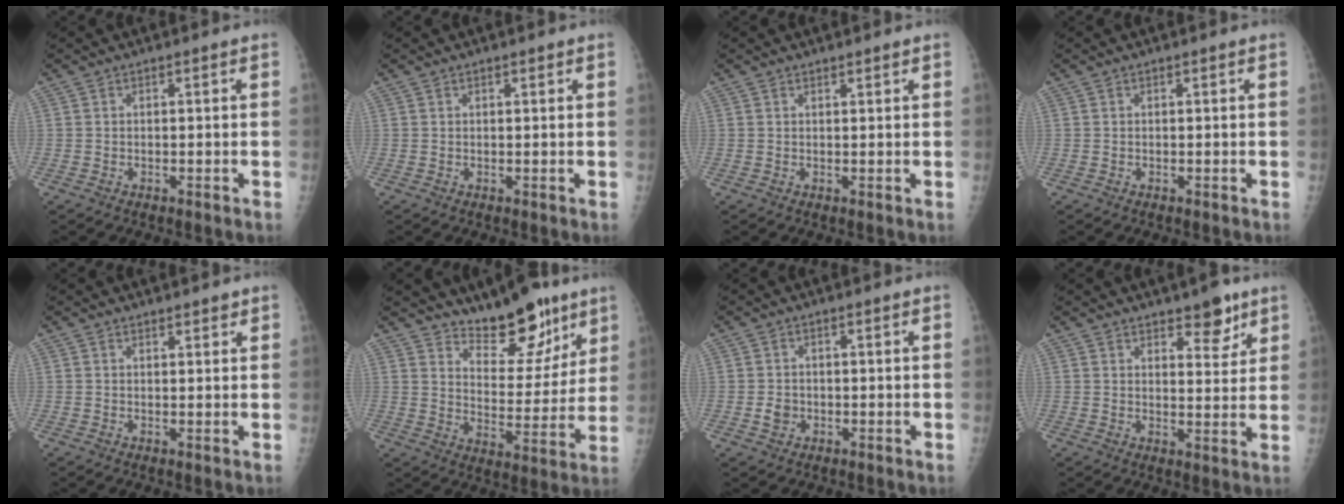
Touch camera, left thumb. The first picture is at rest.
{"total": 0.7, "force": [0.5, 0.3, 0.3], "torque": [-0.003, -0.002, 0.006]}
{"total": 0.8, "force": [0.7, 0.2, 0.2], "torque": [-0.003, -0.006, 0.012]}
{"total": 0.0}
{"total": 1.5, "force": [1.2, 0.6, 0.5], "torque": [0.002, -0.007, 0.016]}
{"total": 13.7, "force": [10.3, 5.9, 6.9], "torque": [-0.054, -0.074, 0.167]}
{"total": 2.2, "force": [-0.5, 2.0, 1.0], "torque": [-0.007, 0.003, -0.006]}
{"total": 6.3, "force": [4.3, 2.7, 3.6], "torque": [-0.022, -0.028, 0.060]}